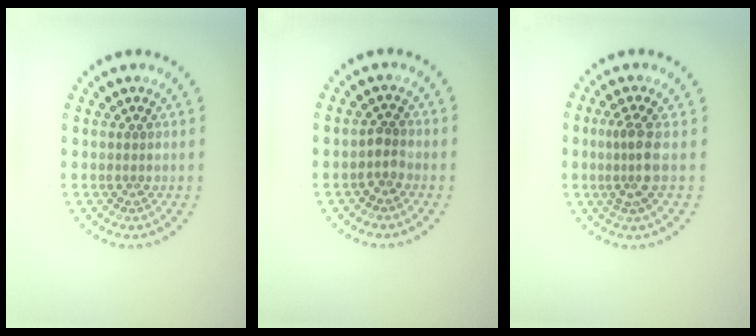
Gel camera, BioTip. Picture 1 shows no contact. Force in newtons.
{"total": 1.5, "press": 1.3, "slide": 0.8}
{"total": 2.6, "press": 2.0, "slide": 1.7}